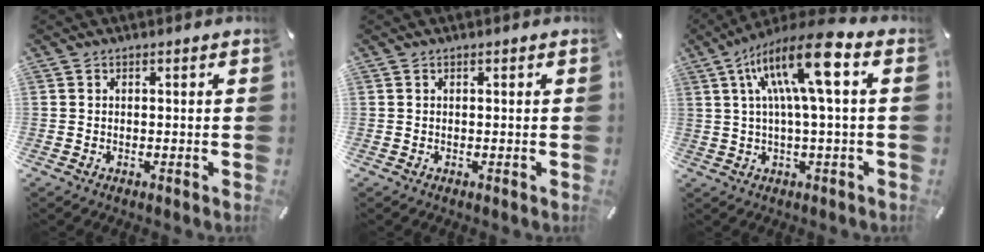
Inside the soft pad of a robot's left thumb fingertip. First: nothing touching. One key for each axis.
{"total": 0.0}
{"total": 15.7, "fx": 4.9, "fy": 3.7, "fz": 14.4, "tx": -0.273, "ty": -0.007, "tz": 0.077}